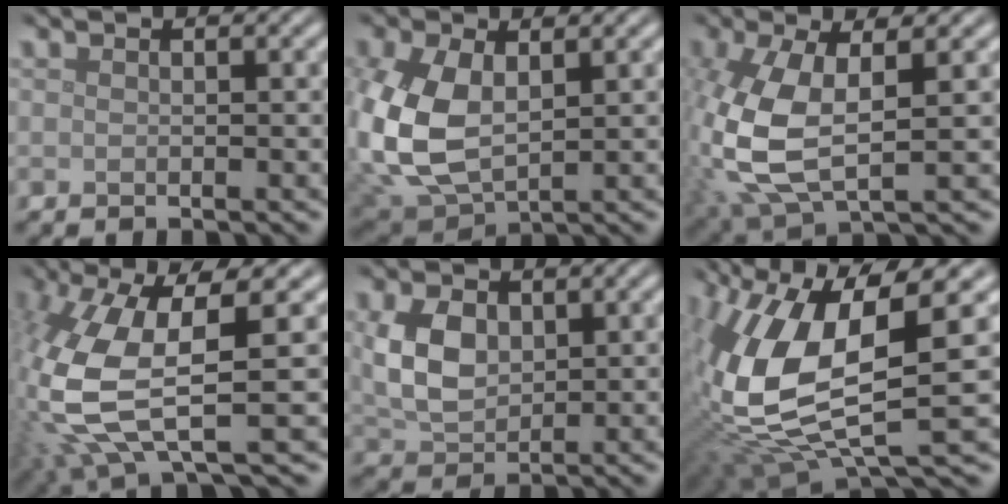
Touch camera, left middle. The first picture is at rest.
{"total": 9.0, "force": [0.5, 5.7, 6.9], "torque": [-0.191, -0.012, 0.022]}
{"total": 9.2, "force": [0.1, 4.3, 8.1], "torque": [-0.203, -0.005, 0.005]}
{"total": 10.2, "force": [0.5, 3.7, 9.5], "torque": [-0.229, -0.031, 0.021]}
{"total": 5.0, "force": [1.0, 3.4, 3.5], "torque": [-0.085, 0.003, 0.023]}
{"total": 13.1, "force": [0.2, 5.6, 11.8], "torque": [-0.263, -0.018, 0.005]}